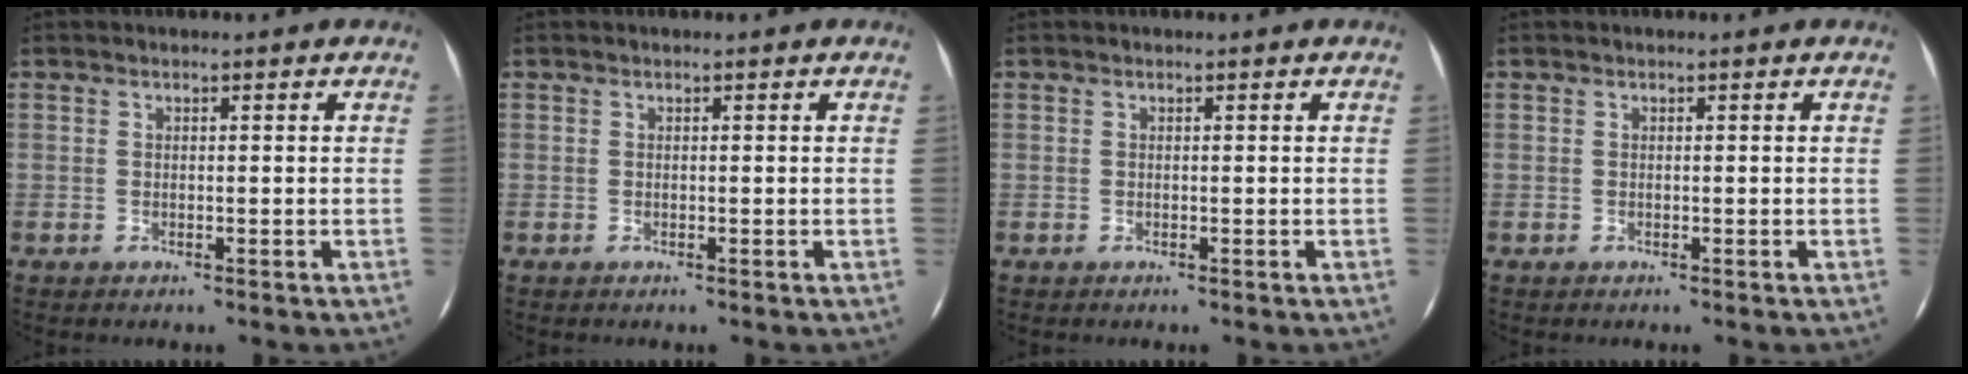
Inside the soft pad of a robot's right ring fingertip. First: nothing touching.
{"total": 0.0}
{"total": 0.0}
{"total": 0.0}